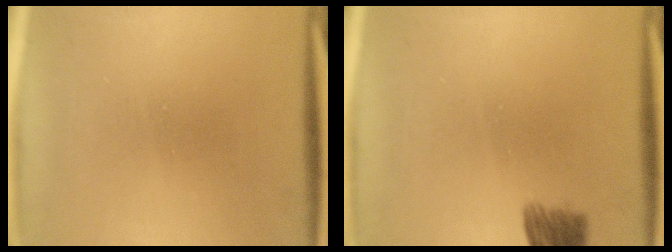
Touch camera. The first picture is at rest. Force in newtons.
{"total": 3.9}